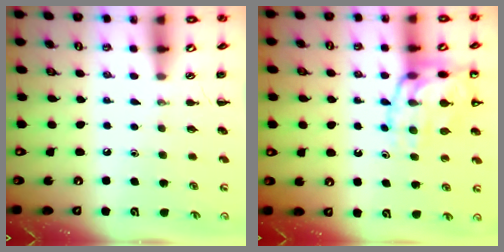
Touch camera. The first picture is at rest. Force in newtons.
{"total": 17.4, "press": 17.1, "slide": 3.0}